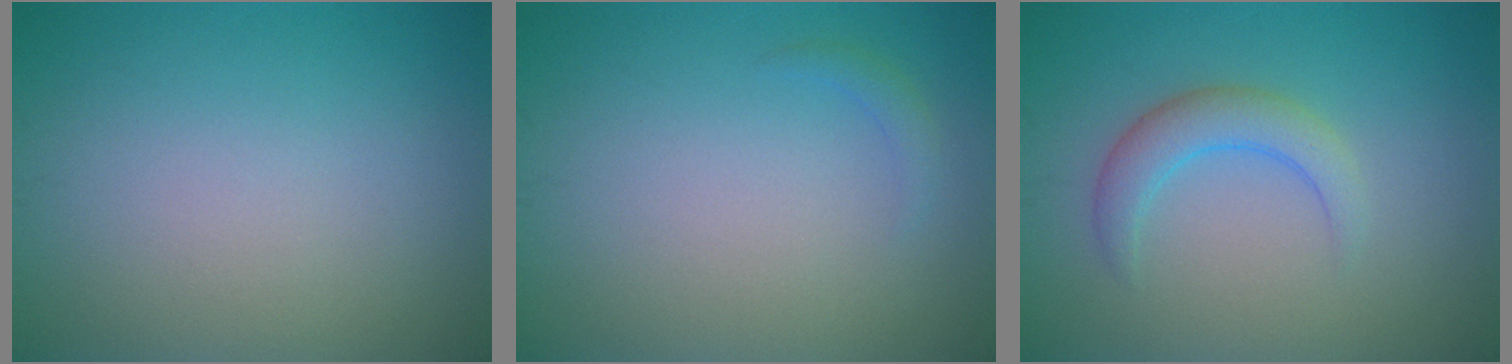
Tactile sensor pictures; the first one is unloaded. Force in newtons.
{"total": 0.9, "press": 0.9, "slide": 0.0}
{"total": 2.9, "press": 2.9, "slide": 0.2}